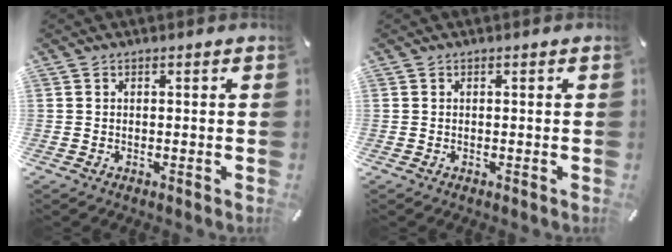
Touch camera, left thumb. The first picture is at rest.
{"total": 0.0}